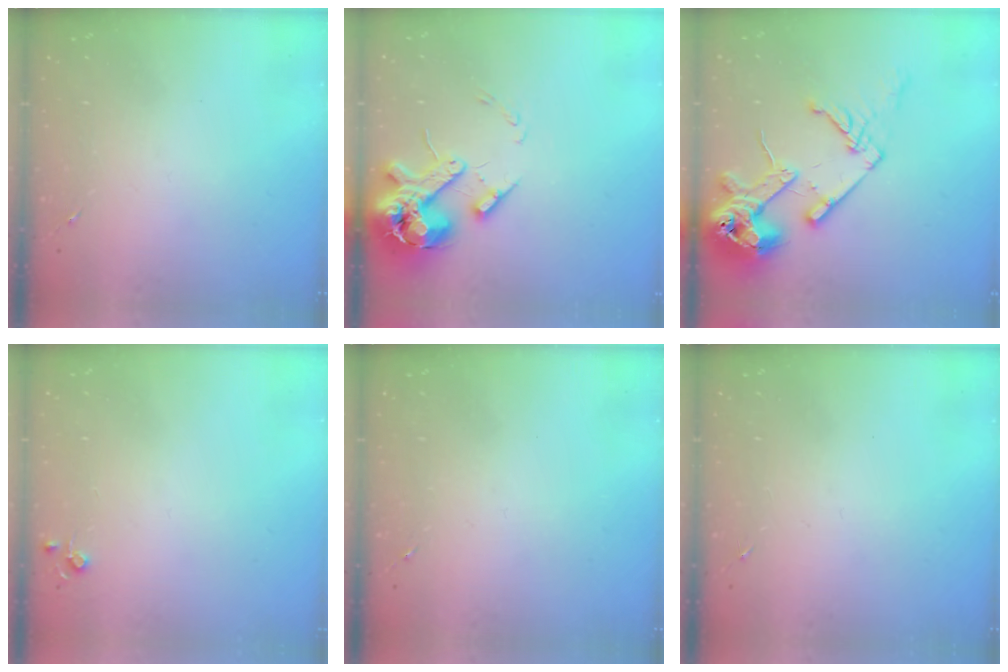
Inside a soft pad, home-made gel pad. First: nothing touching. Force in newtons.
{"total": 15.3, "press": 15.1, "slide": 2.6}
{"total": 18.6, "press": 18.4, "slide": 2.2}
{"total": 3.8, "press": 3.8, "slide": 0.5}
{"total": 0.0}
{"total": 0.0}